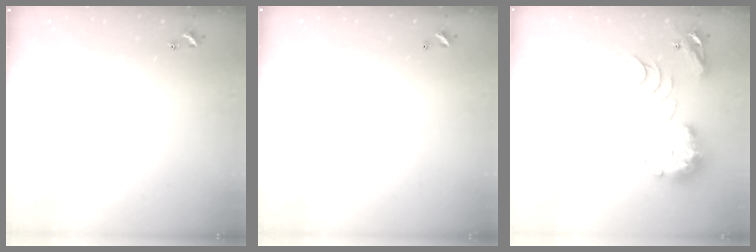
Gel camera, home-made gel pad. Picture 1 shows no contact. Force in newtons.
{"total": 2.8, "press": 2.8, "slide": 0.1}
{"total": 12.8, "press": 12.7, "slide": 1.3}